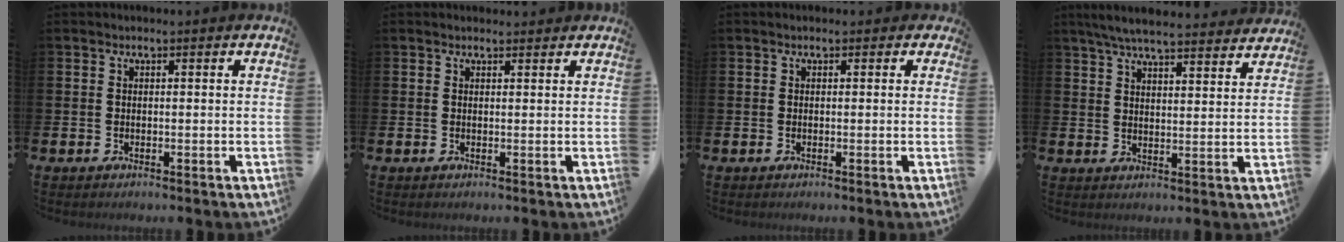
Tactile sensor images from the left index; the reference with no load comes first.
{"total": 0.8, "force": [0.7, 0.3, 0.1], "torque": [0.010, -0.001, 0.010]}
{"total": 0.7, "force": [0.1, 0.6, 0.4], "torque": [-0.006, 0.010, -0.002]}
{"total": 6.4, "force": [6.1, 0.7, 1.8], "torque": [-0.052, -0.031, 0.109]}